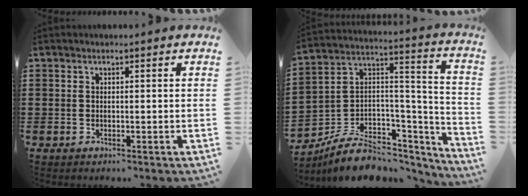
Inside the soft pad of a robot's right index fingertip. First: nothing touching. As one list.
[{"total": 8.2, "force": [-5.0, 5.5, 3.4], "torque": [-0.076, 0.014, -0.087]}]